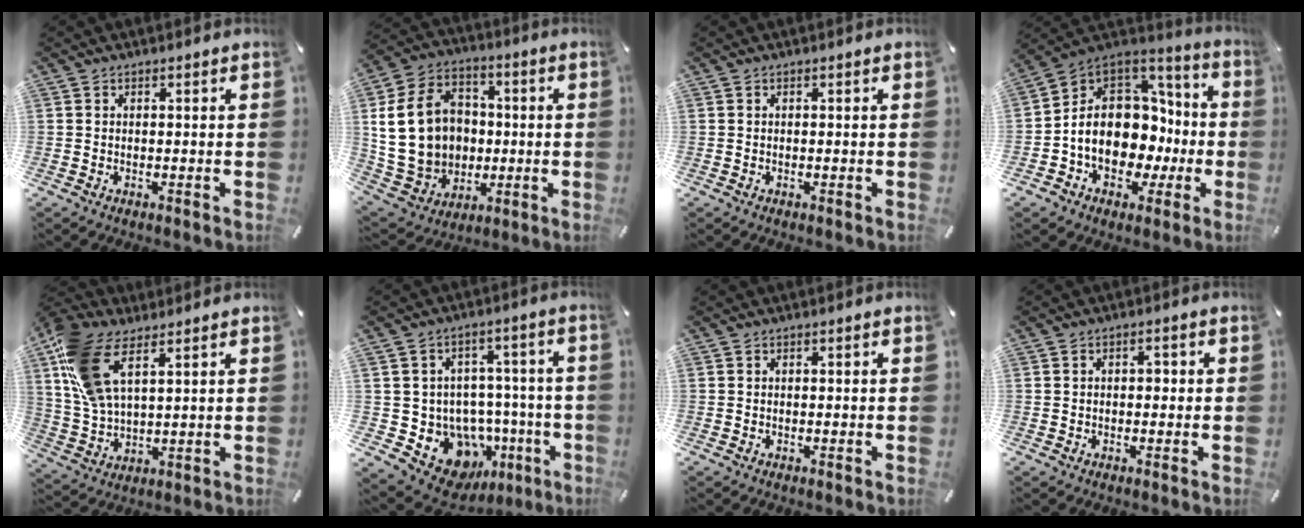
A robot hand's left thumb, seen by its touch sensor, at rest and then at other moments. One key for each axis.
{"total": 18.6, "fx": 0.9, "fy": 15.8, "fz": 9.8, "tx": -0.203, "ty": 0.010, "tz": 0.027}
{"total": 0.0}
{"total": 14.5, "fx": -2.0, "fy": 12.1, "fz": 7.8, "tx": -0.140, "ty": -0.019, "tz": -0.035}
{"total": 12.6, "fx": 6.9, "fy": 5.9, "fz": 8.8, "tx": -0.217, "ty": -0.019, "tz": 0.125}
{"total": 12.8, "fx": -5.1, "fy": 10.5, "fz": 5.1, "tx": -0.057, "ty": 0.019, "tz": -0.066}
{"total": 0.0}
{"total": 1.8, "fx": 0.0, "fy": 1.2, "fz": 1.3, "tx": -0.019, "ty": 0.004, "tz": -0.006}